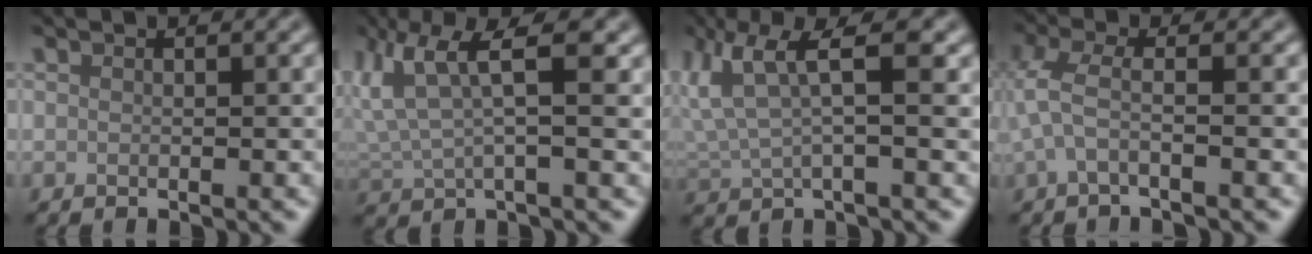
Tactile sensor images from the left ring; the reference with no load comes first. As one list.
[{"total": 5.5, "force": [2.4, 1.6, 4.7], "torque": [-0.109, 0.006, 0.047]}, {"total": 5.0, "force": [2.0, 1.3, 4.4], "torque": [-0.102, 0.004, 0.041]}, {"total": 2.3, "force": [-0.7, 0.5, 2.2], "torque": [-0.055, 0.000, -0.025]}]